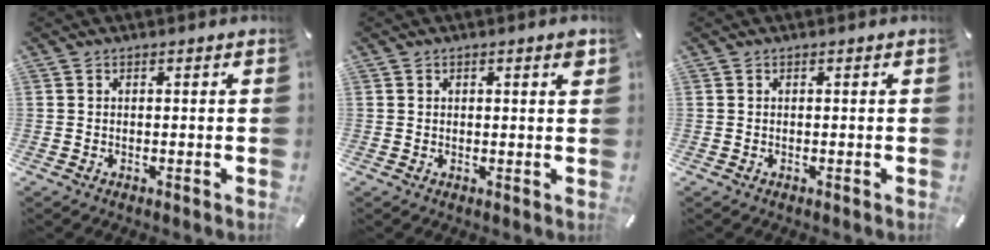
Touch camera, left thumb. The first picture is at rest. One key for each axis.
{"total": 1.5, "fx": 0.7, "fy": 0.5, "fz": 1.2, "tx": -0.016, "ty": -0.002, "tz": 0.010}
{"total": 0.0}